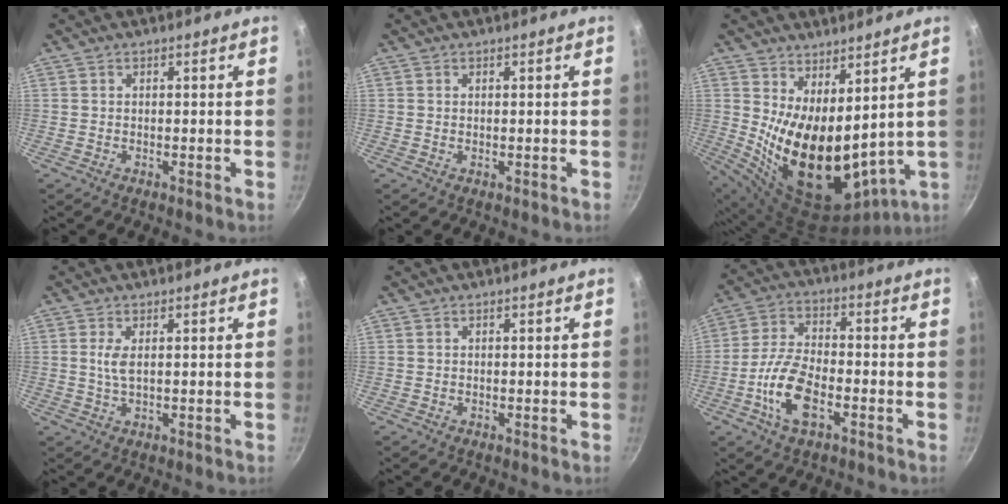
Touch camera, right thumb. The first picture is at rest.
{"total": 0.0}
{"total": 17.7, "force": [4.8, 9.1, 14.4], "torque": [-0.219, -0.060, 0.112]}
{"total": 2.6, "force": [0.6, 0.9, 2.4], "torque": [-0.050, -0.003, 0.013]}
{"total": 0.0}
{"total": 11.0, "force": [-4.1, 5.2, 8.8], "torque": [-0.172, 0.025, -0.086]}